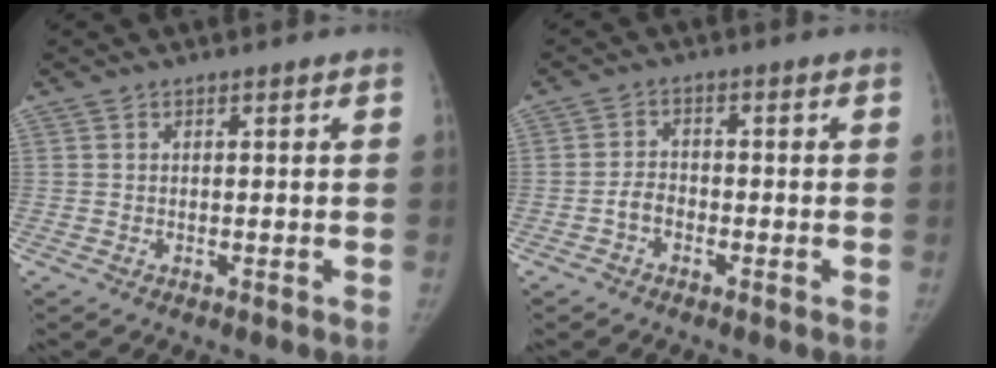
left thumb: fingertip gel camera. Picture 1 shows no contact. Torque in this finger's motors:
{"motor_torque": [-0.18, 0.16, 0.35, 0.19, -0.01]}